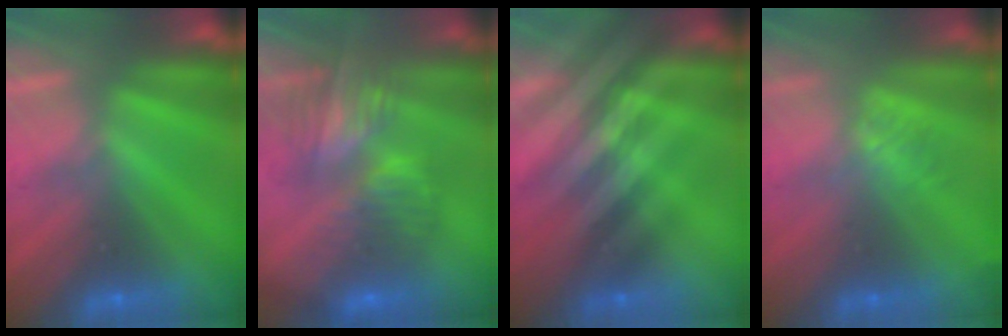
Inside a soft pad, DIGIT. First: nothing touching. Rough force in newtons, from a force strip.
{"total": 13.7}
{"total": 2.4}
{"total": 1.3}